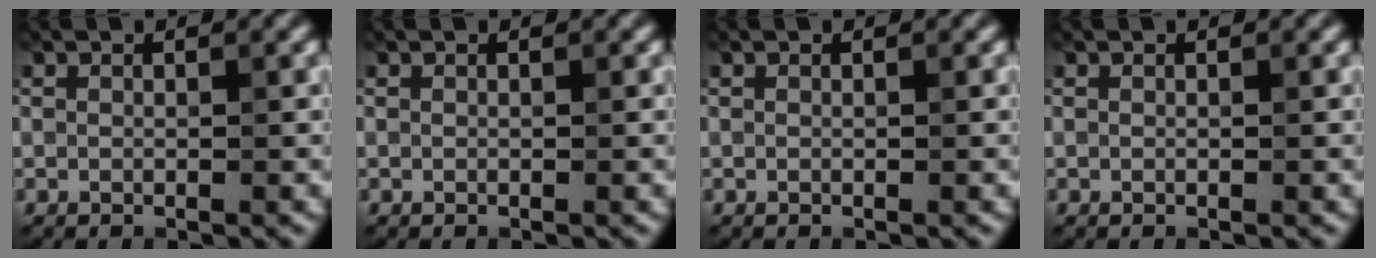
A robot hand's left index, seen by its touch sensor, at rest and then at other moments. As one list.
[{"total": 0.0}, {"total": 0.0}, {"total": 0.0}]